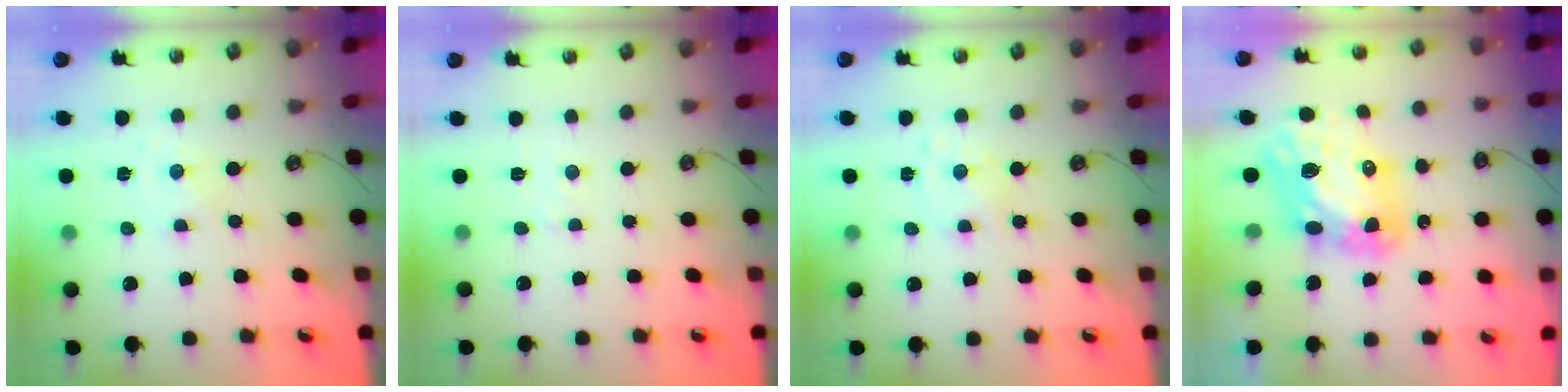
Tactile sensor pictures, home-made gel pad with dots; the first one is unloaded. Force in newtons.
{"total": 2.2, "press": 2.2, "slide": 0.3}
{"total": 1.8, "press": 1.8, "slide": 0.2}
{"total": 12.2, "press": 12.1, "slide": 1.6}